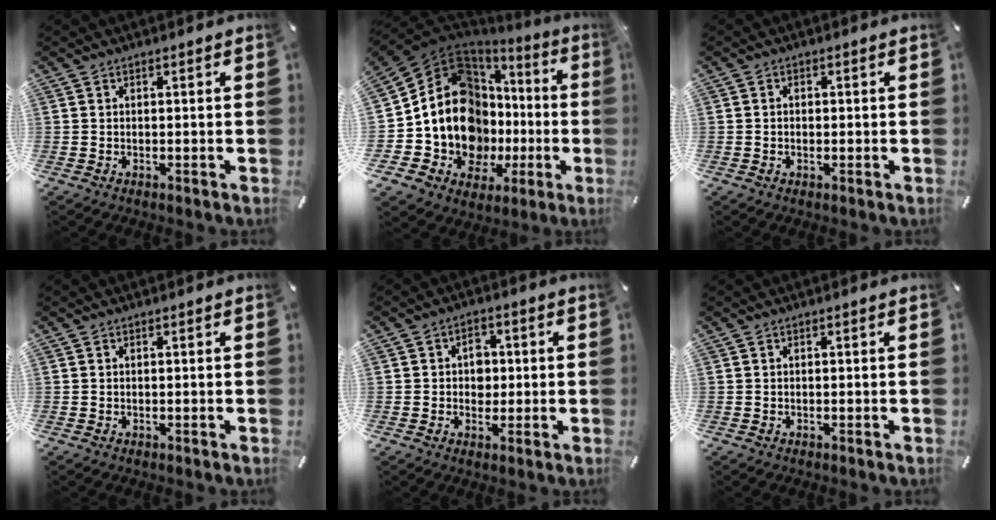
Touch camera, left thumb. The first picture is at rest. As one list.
[{"total": 16.4, "force": [-0.3, 13.2, 9.8], "torque": [-0.209, -0.046, 0.007]}, {"total": 1.1, "force": [-0.2, 0.9, 0.7], "torque": [-0.013, 0.004, -0.006]}, {"total": 0.0}, {"total": 4.7, "force": [0.2, 4.1, 2.2], "torque": [-0.017, -0.002, -0.005]}, {"total": 0.0}]